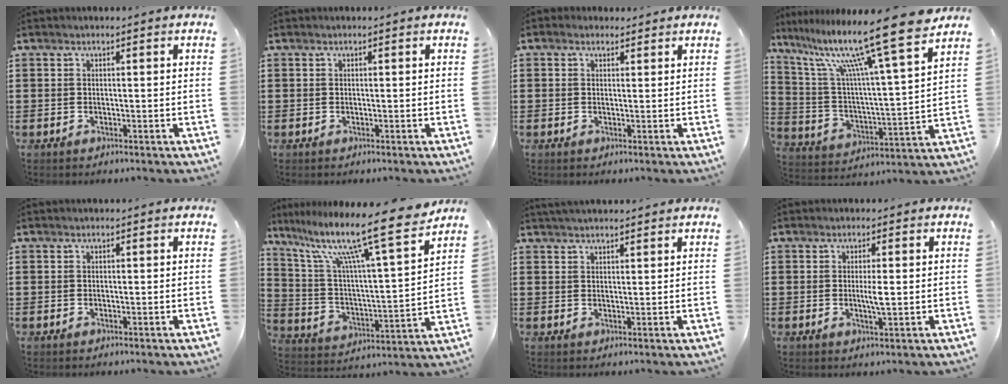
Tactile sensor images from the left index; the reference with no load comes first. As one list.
[{"total": 0.0}, {"total": 1.3, "force": [0.8, 1.1, 0.0], "torque": [0.003, 0.004, 0.014]}, {"total": 15.4, "force": [12.0, -0.4, 9.5], "torque": [-0.208, -0.083, 0.191]}, {"total": 0.0}, {"total": 14.1, "force": [11.1, 0.4, 8.7], "torque": [-0.191, -0.075, 0.176]}, {"total": 2.0, "force": [1.9, 0.1, 0.6], "torque": [-0.013, 0.004, 0.036]}, {"total": 2.7, "force": [0.0, 0.2, 2.7], "torque": [-0.049, -0.005, 0.000]}]